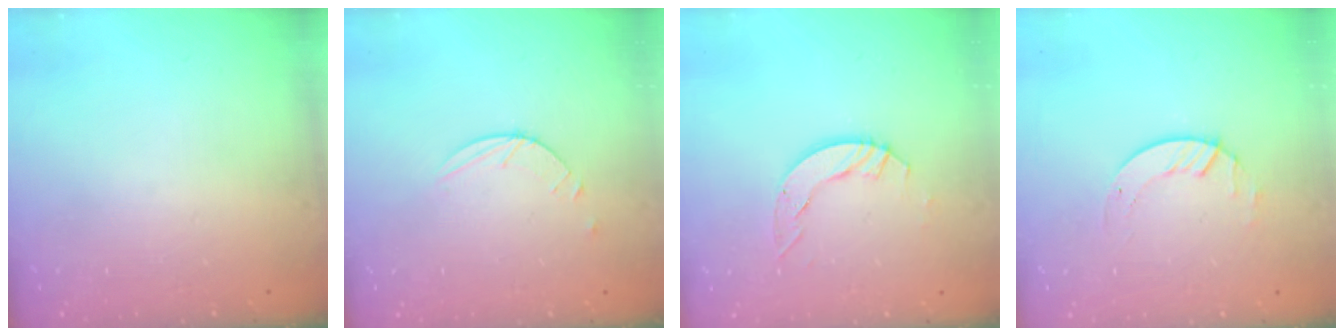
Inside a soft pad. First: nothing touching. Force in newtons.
{"total": 2.5, "press": 2.4, "slide": 0.3}
{"total": 5.0, "press": 5.0, "slide": 0.2}
{"total": 2.7, "press": 2.7, "slide": 0.3}